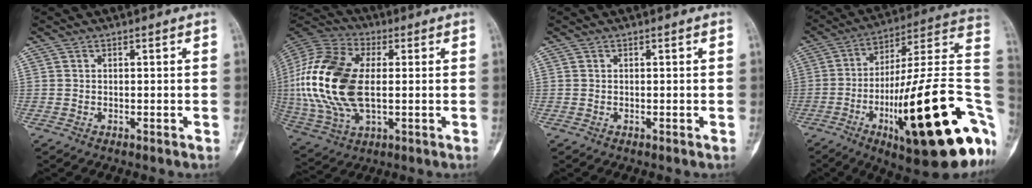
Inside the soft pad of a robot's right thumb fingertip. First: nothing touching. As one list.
[{"total": 22.9, "force": [0.8, 12.9, 18.9], "torque": [-0.417, 0.000, 0.015]}, {"total": 0.0}, {"total": 32.9, "force": [-9.8, 8.1, 30.4], "torque": [-0.385, 0.034, -0.147]}]